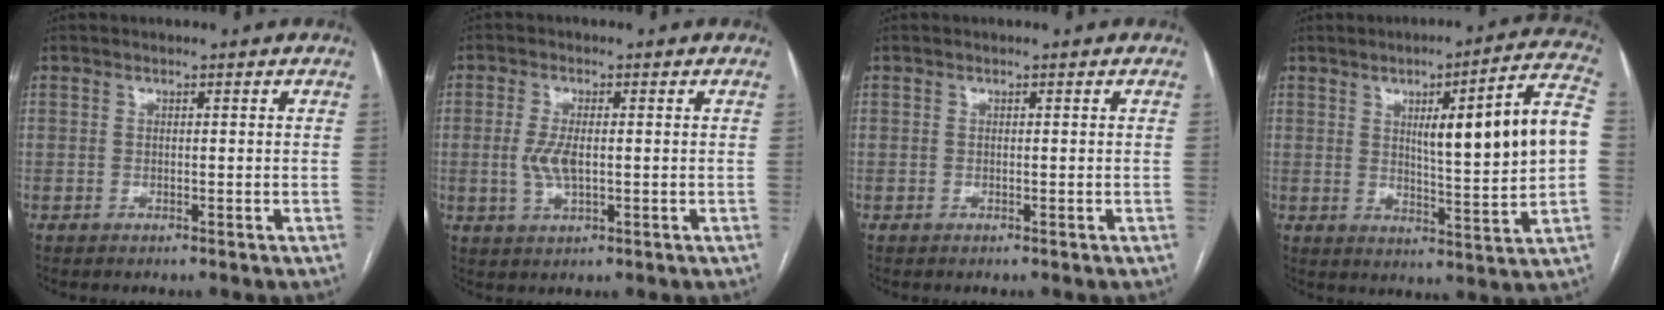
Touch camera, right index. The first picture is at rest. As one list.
[{"total": 4.4, "force": [-0.2, 1.5, 4.1], "torque": [-0.093, -0.003, -0.001]}, {"total": 0.0}, {"total": 15.6, "force": [2.1, 0.8, 15.5], "torque": [-0.217, 0.016, 0.034]}]